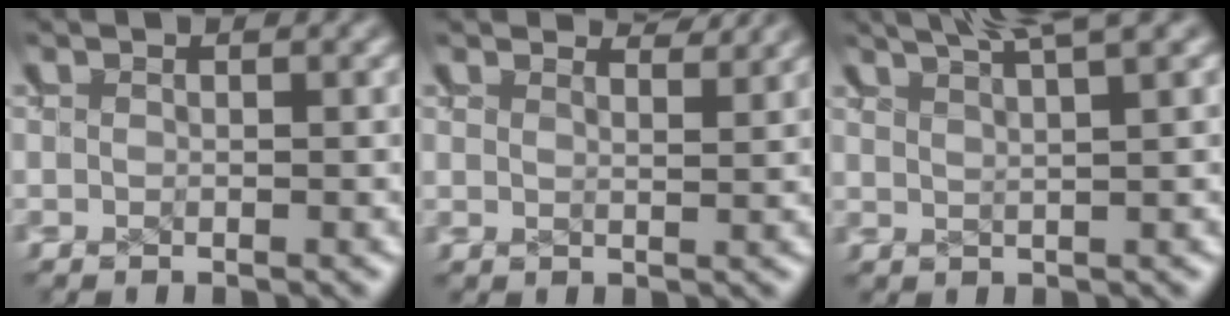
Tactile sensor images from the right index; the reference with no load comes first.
{"total": 2.4, "force": [2.3, -0.6, -0.1], "torque": [0.000, -0.002, 0.041]}
{"total": 4.8, "force": [4.2, 0.5, 2.2], "torque": [-0.018, 0.019, 0.063]}